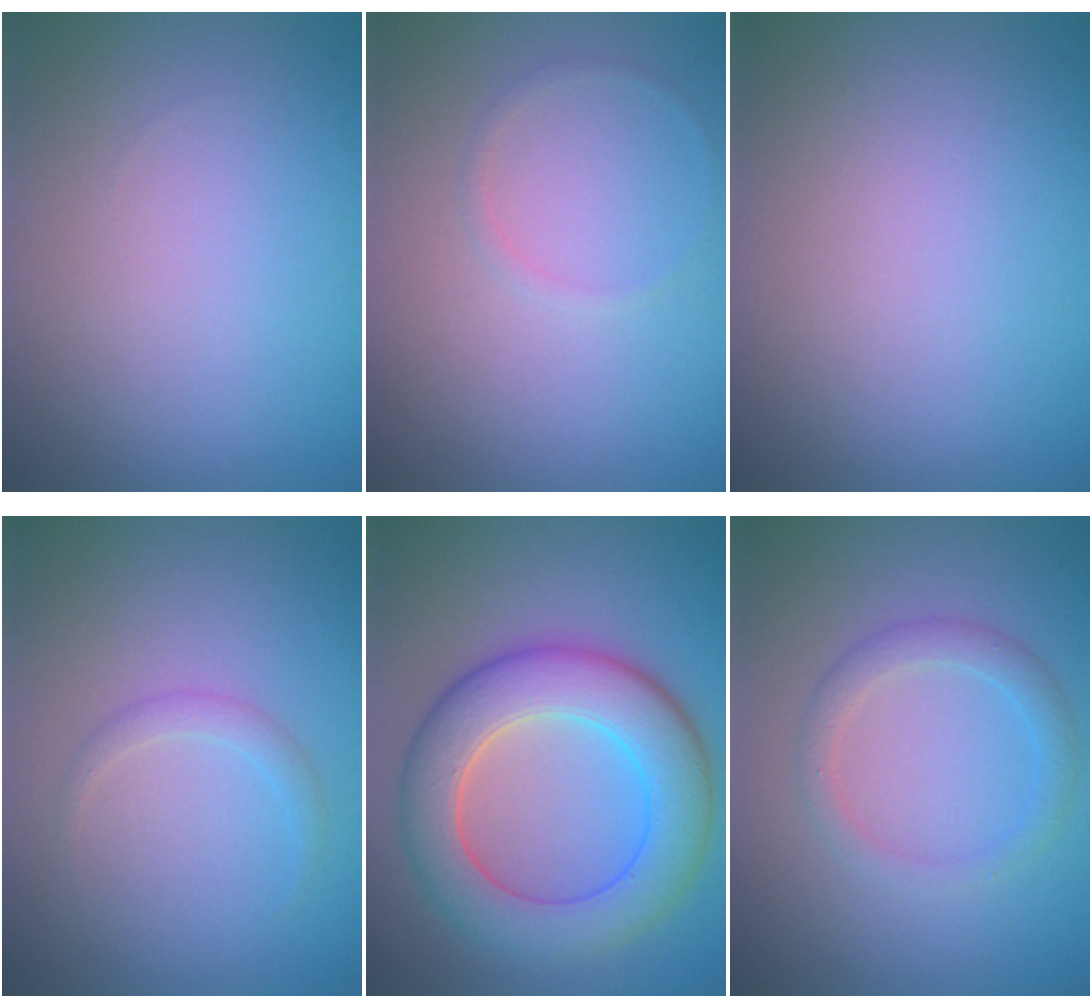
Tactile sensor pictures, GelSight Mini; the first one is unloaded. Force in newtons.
{"total": 0.6, "press": 0.6, "slide": 0.1}
{"total": 0.0}
{"total": 1.2, "press": 1.2, "slide": 0.0}
{"total": 8.6, "press": 8.5, "slide": 0.5}
{"total": 2.2, "press": 2.2, "slide": 0.1}